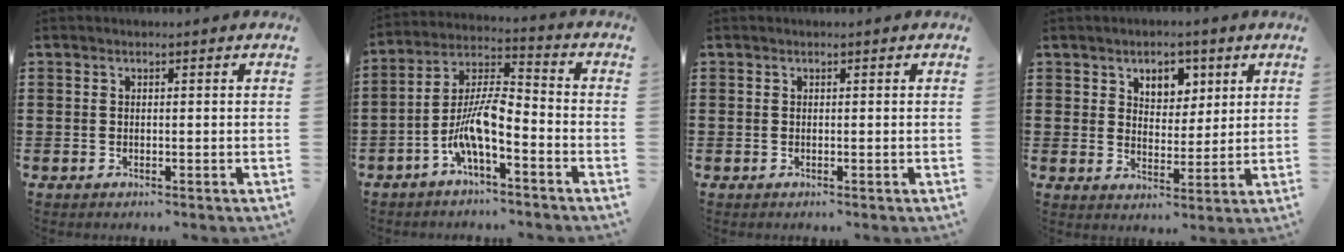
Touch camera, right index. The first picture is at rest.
{"total": 8.5, "force": [-4.3, 2.1, 7.1], "torque": [-0.161, -0.009, -0.087]}
{"total": 0.0}
{"total": 4.6, "force": [2.8, 3.3, 1.6], "torque": [-0.041, 0.008, 0.048]}